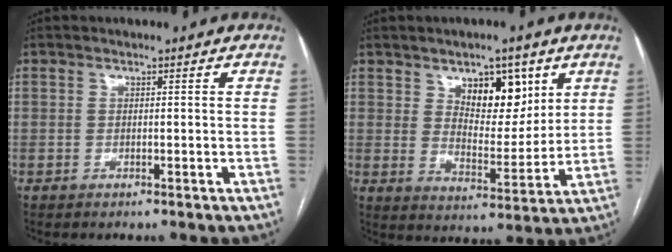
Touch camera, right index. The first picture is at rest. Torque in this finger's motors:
{"motor_torque": [0.23, 0.21, 0.10, 0.03]}